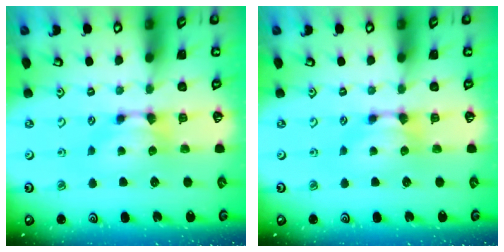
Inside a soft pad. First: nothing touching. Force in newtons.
{"total": 0.0}